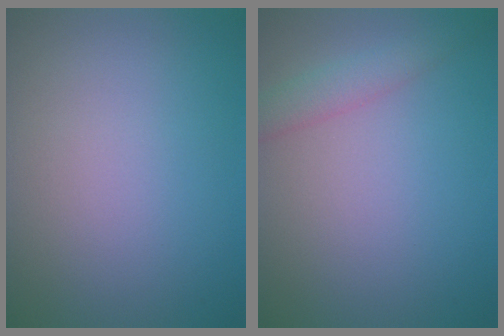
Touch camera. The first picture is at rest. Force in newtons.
{"total": 2.1, "press": 2.1, "slide": 0.1}